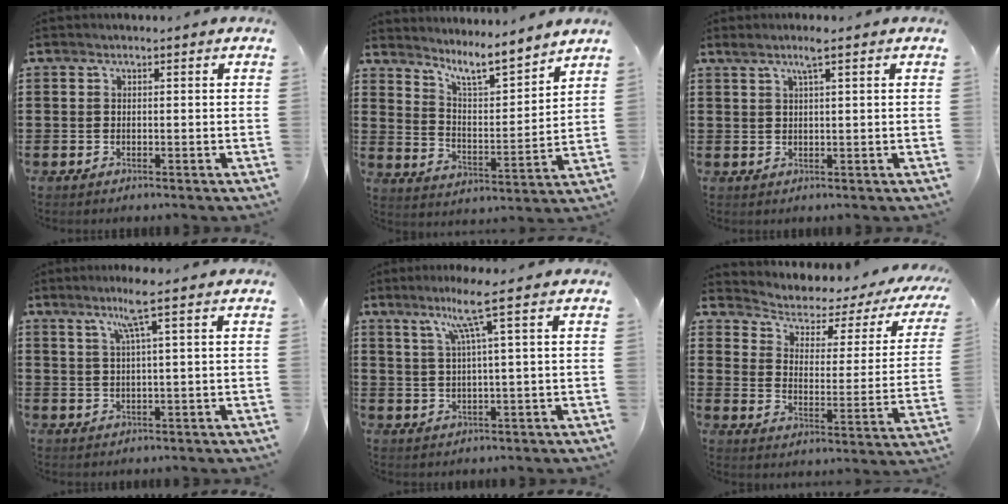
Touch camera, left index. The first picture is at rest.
{"total": 7.8, "force": [6.9, 0.6, 3.6], "torque": [-0.078, -0.047, 0.116]}
{"total": 3.0, "force": [1.7, 0.0, 2.5], "torque": [-0.051, 0.000, 0.029]}
{"total": 4.8, "force": [2.5, -0.6, 4.0], "torque": [-0.084, -0.002, 0.040]}
{"total": 7.1, "force": [3.2, -0.6, 6.3], "torque": [-0.131, 0.001, 0.050]}
{"total": 2.7, "force": [1.6, 1.6, 1.5], "torque": [-0.046, -0.018, 0.015]}